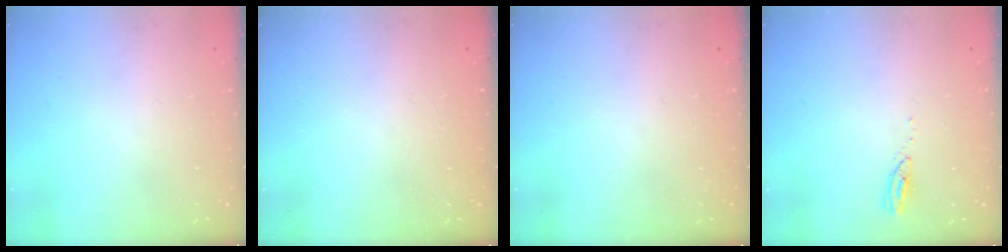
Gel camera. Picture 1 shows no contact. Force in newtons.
{"total": 1.0, "press": 0.1, "slide": 1.0}
{"total": 0.0}
{"total": 2.8, "press": 2.8, "slide": 0.4}